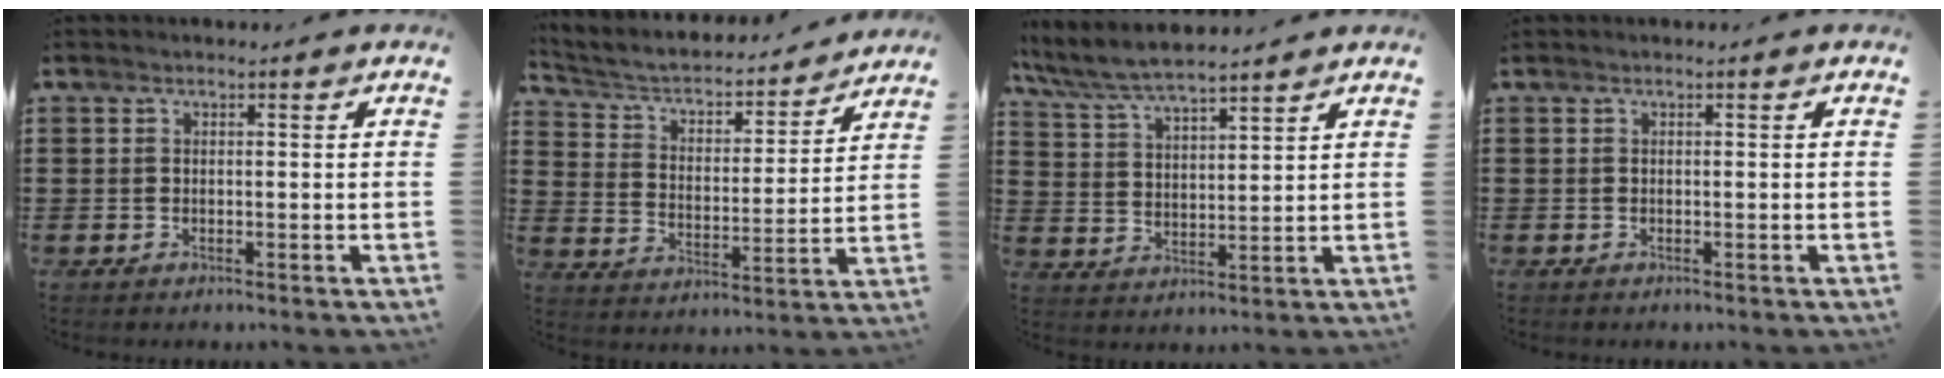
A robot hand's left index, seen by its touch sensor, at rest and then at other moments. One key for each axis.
{"total": 3.7, "fx": 3.3, "fy": 1.3, "fz": 1.3, "tx": -0.045, "ty": -0.027, "tz": 0.046}
{"total": 6.4, "fx": 6.0, "fy": 0.7, "fz": 2.3, "tx": -0.067, "ty": -0.023, "tz": 0.108}
{"total": 0.0}